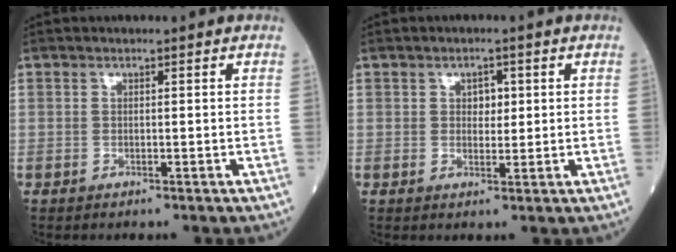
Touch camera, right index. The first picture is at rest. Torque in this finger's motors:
{"motor_torque": [-0.05, 0.00, 0.00, 0.02]}